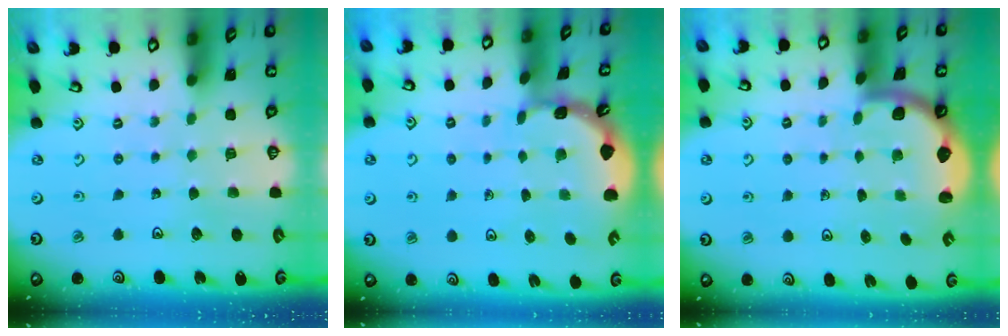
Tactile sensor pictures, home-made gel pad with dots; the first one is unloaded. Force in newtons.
{"total": 1.6, "press": 1.6, "slide": 0.2}
{"total": 1.9, "press": 1.8, "slide": 0.3}